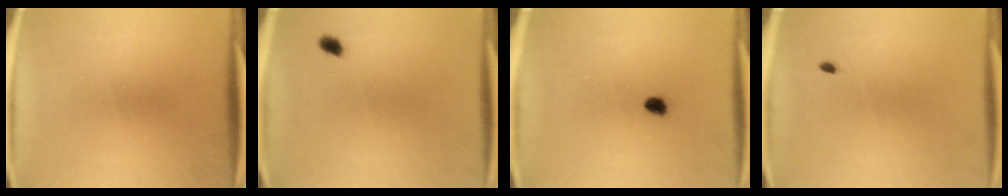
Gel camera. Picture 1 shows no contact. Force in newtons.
{"total": 1.4}
{"total": 3.0}
{"total": 0.5}